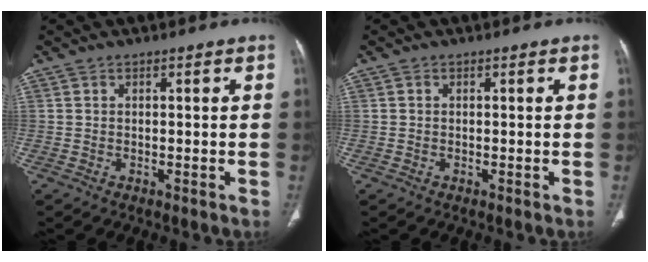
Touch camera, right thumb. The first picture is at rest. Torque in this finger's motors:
{"motor_torque": [-0.03, 0.02, 0.11, -0.11, -0.05]}